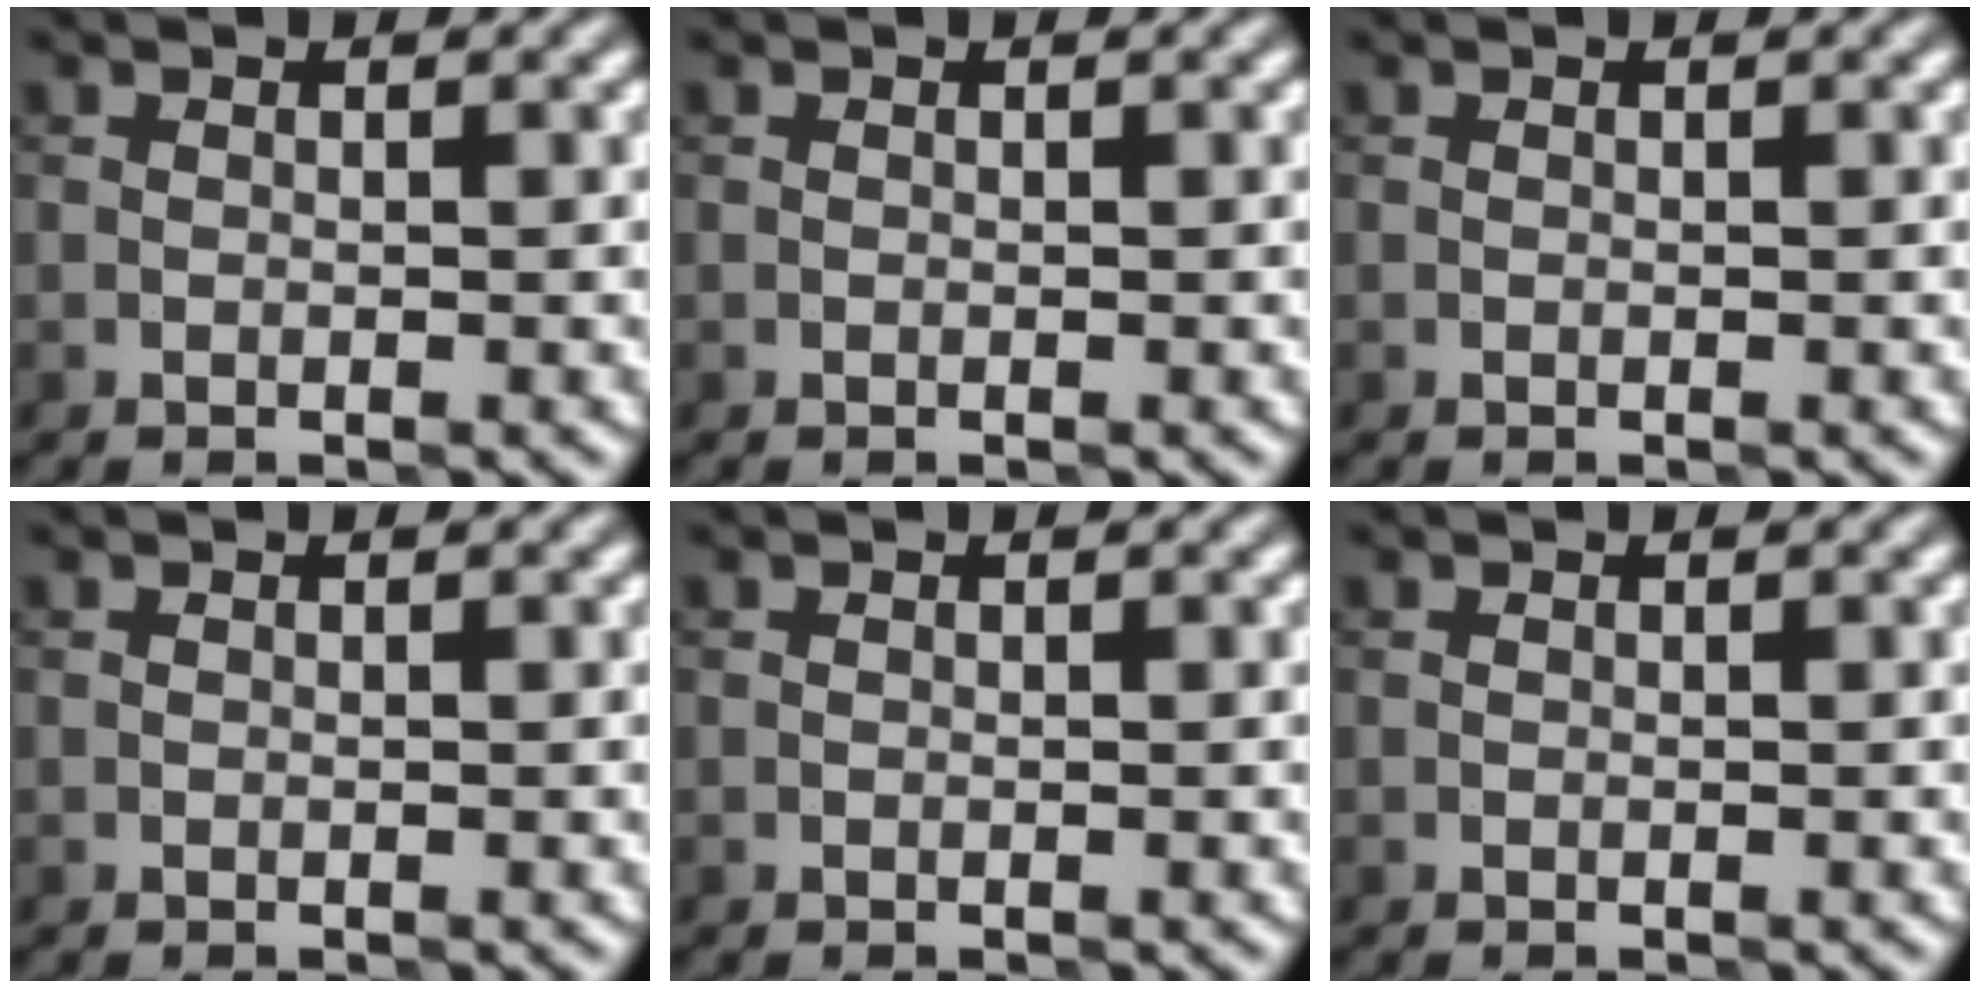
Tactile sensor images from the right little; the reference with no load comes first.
{"total": 0.0}
{"total": 0.0}
{"total": 0.0}
{"total": 0.0}
{"total": 0.0}